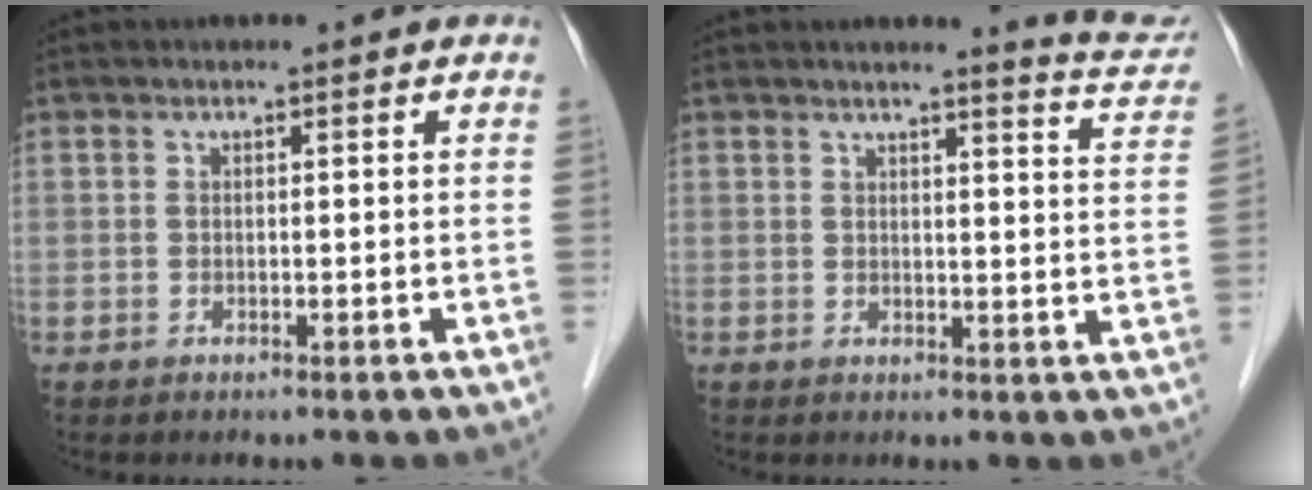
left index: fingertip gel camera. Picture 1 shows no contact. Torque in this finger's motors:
{"motor_torque": [0.57, -0.65, -0.09, -0.02]}